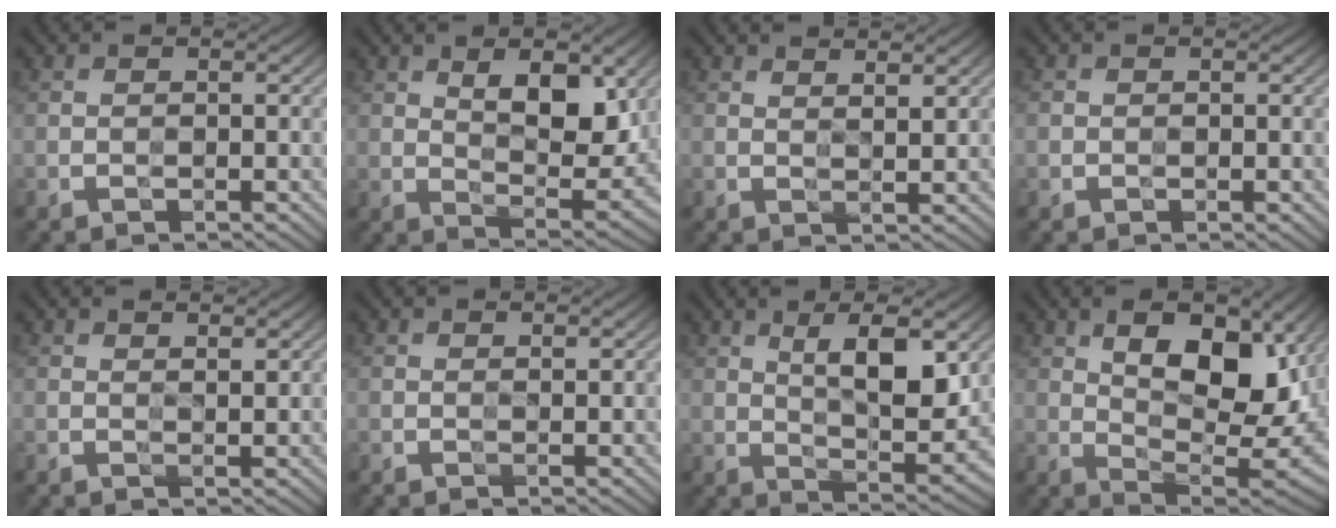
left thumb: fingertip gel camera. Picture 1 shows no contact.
{"total": 8.8, "force": [3.9, 3.8, 6.9], "torque": [-0.118, -0.008, 0.071]}
{"total": 2.8, "force": [2.6, 0.1, 1.1], "torque": [-0.021, -0.005, 0.046]}
{"total": 1.3, "force": [0.0, 1.2, 0.5], "torque": [-0.010, 0.000, 0.000]}
{"total": 1.8, "force": [1.7, 0.0, 0.5], "torque": [-0.015, -0.001, 0.028]}
{"total": 0.8, "force": [0.8, -0.3, 0.0], "torque": [0.000, 0.003, 0.011]}
{"total": 9.0, "force": [3.5, 2.5, 7.9], "torque": [-0.143, -0.005, 0.065]}
{"total": 13.9, "force": [5.3, 6.0, 11.4], "torque": [-0.182, 0.008, 0.092]}